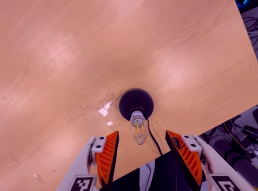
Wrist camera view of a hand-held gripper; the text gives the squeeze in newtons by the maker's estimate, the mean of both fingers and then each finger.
{"total": 0.0}